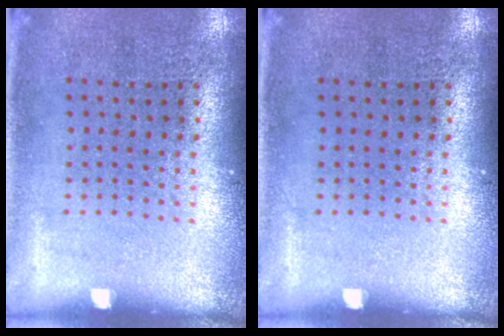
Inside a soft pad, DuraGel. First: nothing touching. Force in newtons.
{"total": 0.0}